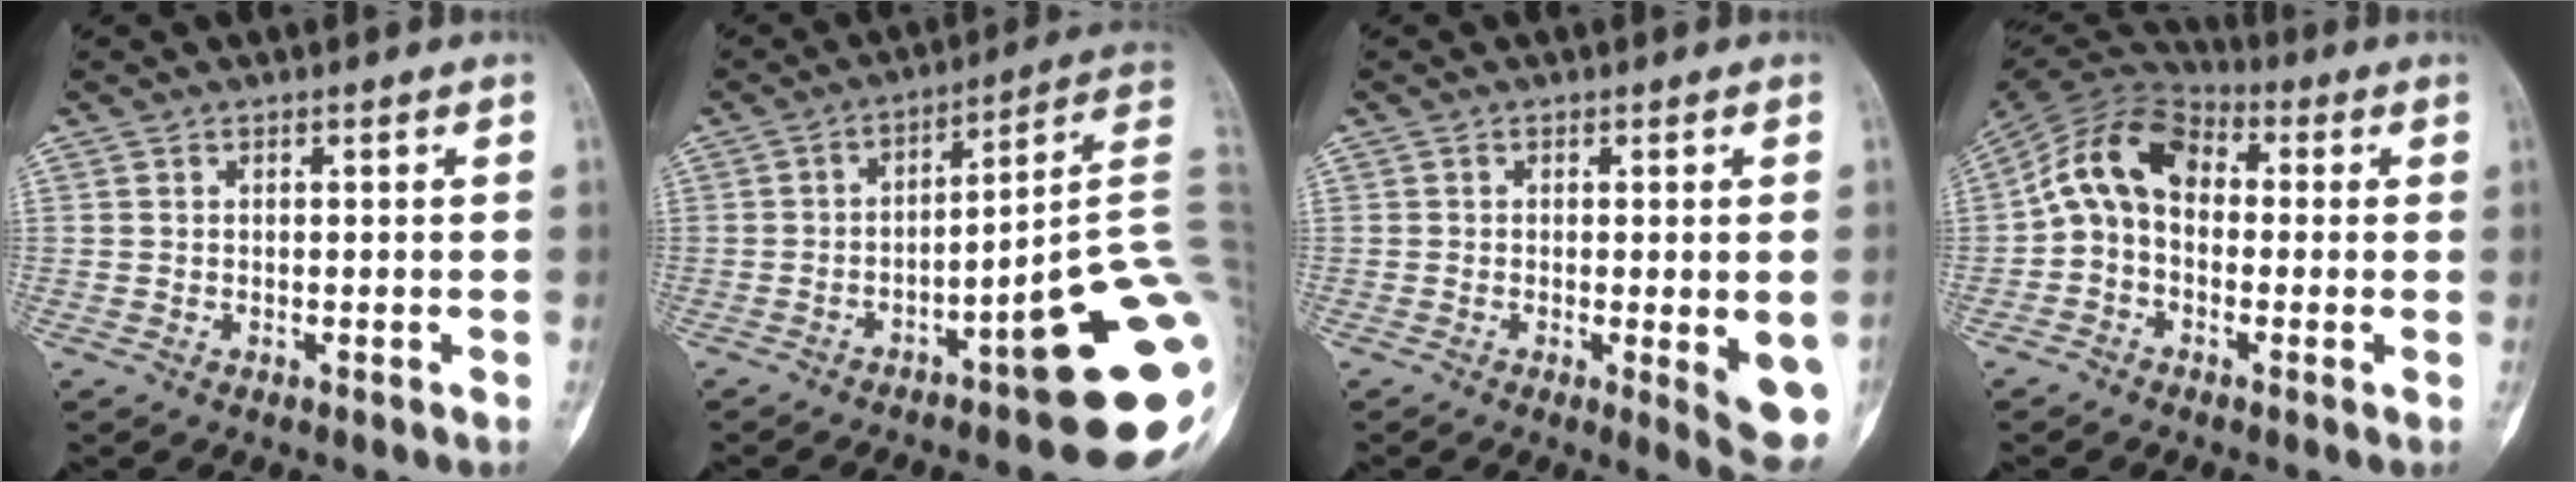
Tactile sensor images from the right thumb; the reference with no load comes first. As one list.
[{"total": 20.1, "force": [-6.0, 2.9, 19.0], "torque": [-0.183, 0.044, -0.078]}, {"total": 7.8, "force": [-1.5, 1.9, 7.4], "torque": [-0.086, -0.017, -0.015]}, {"total": 11.5, "force": [0.1, 8.4, 7.9], "torque": [-0.126, 0.035, -0.017]}]